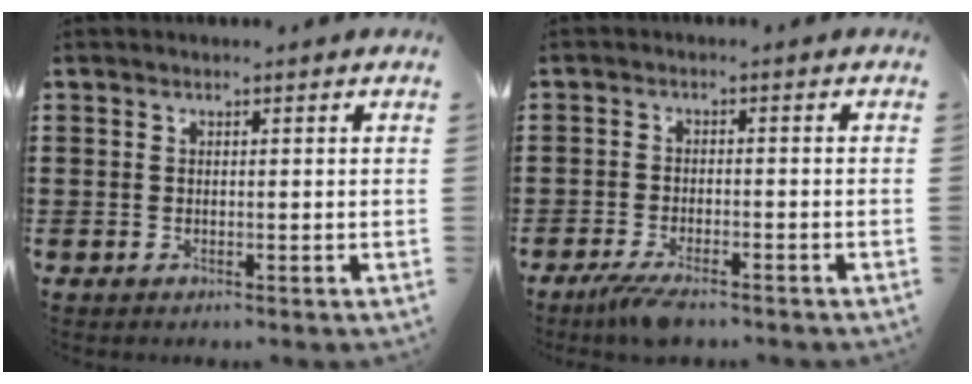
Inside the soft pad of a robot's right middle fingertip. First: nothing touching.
{"total": 3.6, "force": [-2.9, 0.5, 2.1], "torque": [-0.054, -0.009, -0.058]}